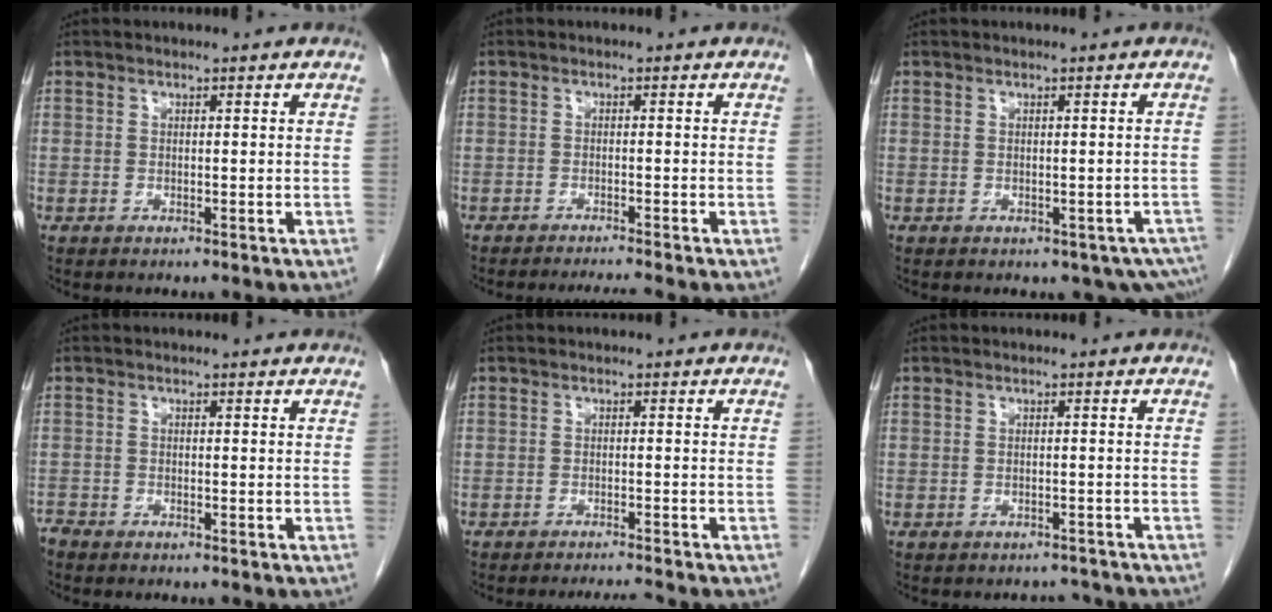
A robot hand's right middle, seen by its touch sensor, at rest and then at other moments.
{"total": 3.7, "force": [-3.3, -1.2, 1.2], "torque": [-0.018, -0.011, -0.051]}
{"total": 4.8, "force": [-3.2, 2.9, 2.2], "torque": [-0.001, 0.005, -0.035]}
{"total": 1.2, "force": [-1.2, 0.0, 0.3], "torque": [0.000, -0.001, -0.024]}
{"total": 3.7, "force": [-3.4, -1.0, 0.9], "torque": [-0.014, -0.010, -0.050]}
{"total": 3.5, "force": [-3.2, 1.2, -0.1], "torque": [0.003, 0.002, -0.041]}